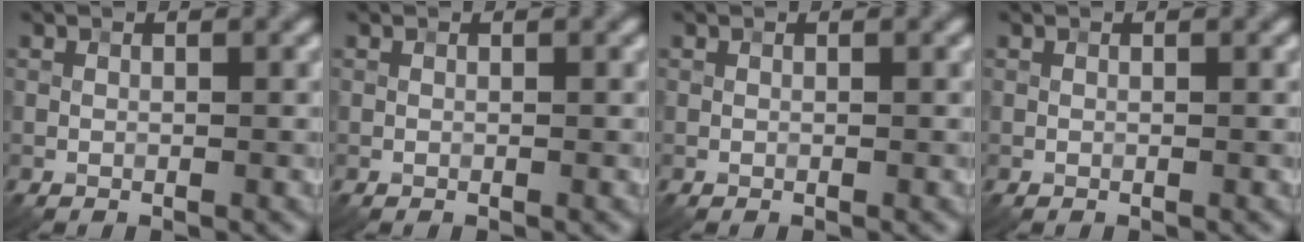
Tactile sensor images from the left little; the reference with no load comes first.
{"total": 0.0}
{"total": 0.0}
{"total": 0.0}